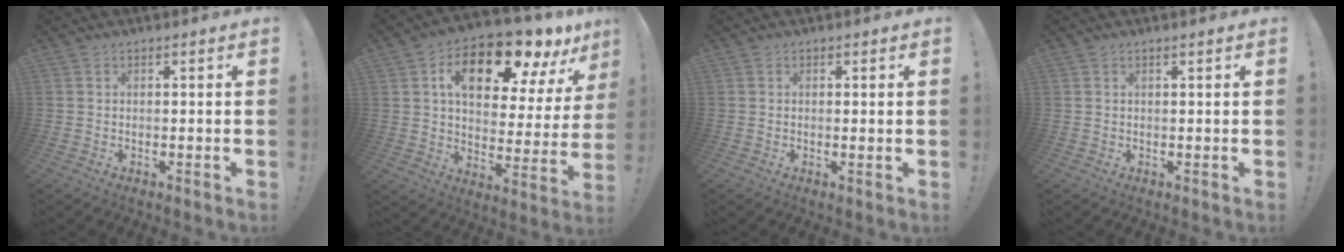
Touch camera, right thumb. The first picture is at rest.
{"total": 18.2, "force": [10.7, 7.8, 12.5], "torque": [-0.190, -0.063, 0.175]}
{"total": 0.7, "force": [0.4, -0.1, 0.6], "torque": [-0.003, -0.004, 0.004]}
{"total": 0.9, "force": [0.5, -0.2, 0.7], "torque": [-0.008, -0.002, 0.006]}